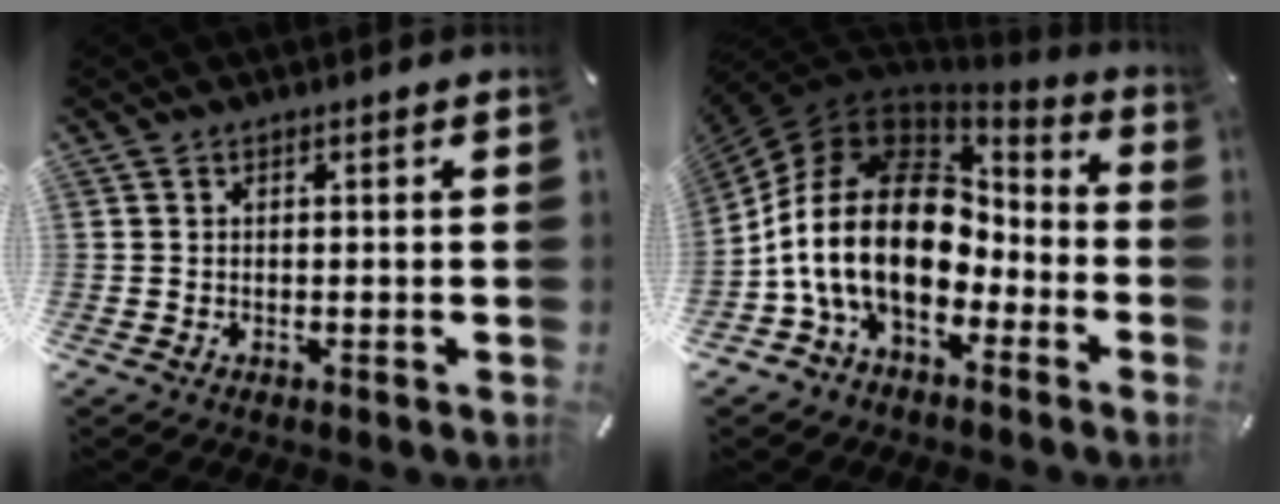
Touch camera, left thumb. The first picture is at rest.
{"total": 22.8, "force": [-1.9, 15.3, 16.8], "torque": [-0.344, 0.016, -0.027]}